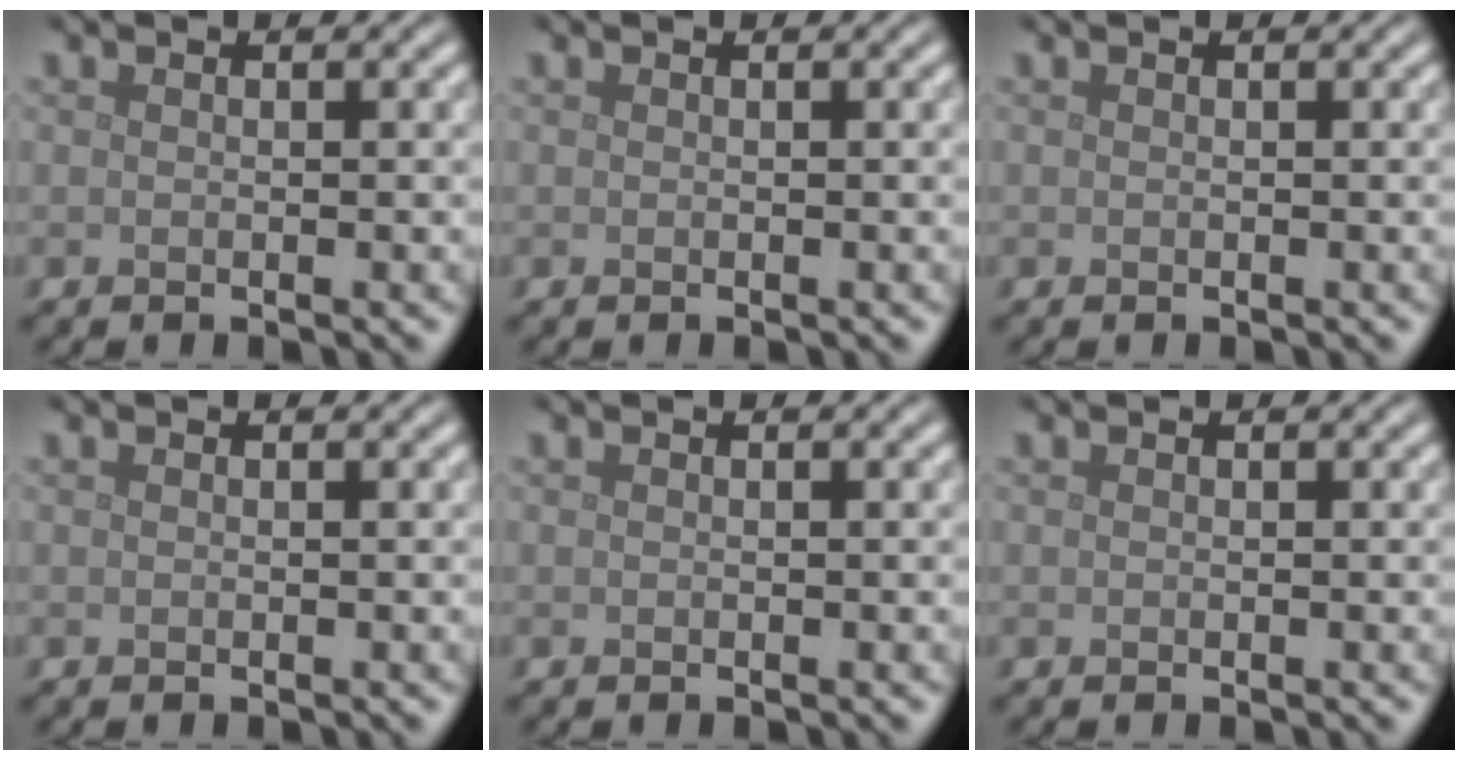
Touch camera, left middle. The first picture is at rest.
{"total": 0.0}
{"total": 0.0}
{"total": 0.0}
{"total": 0.0}
{"total": 0.0}